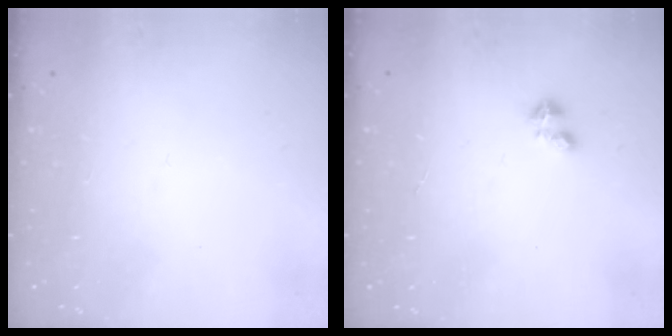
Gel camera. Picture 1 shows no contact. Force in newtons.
{"total": 1.8, "press": 1.8, "slide": 0.4}